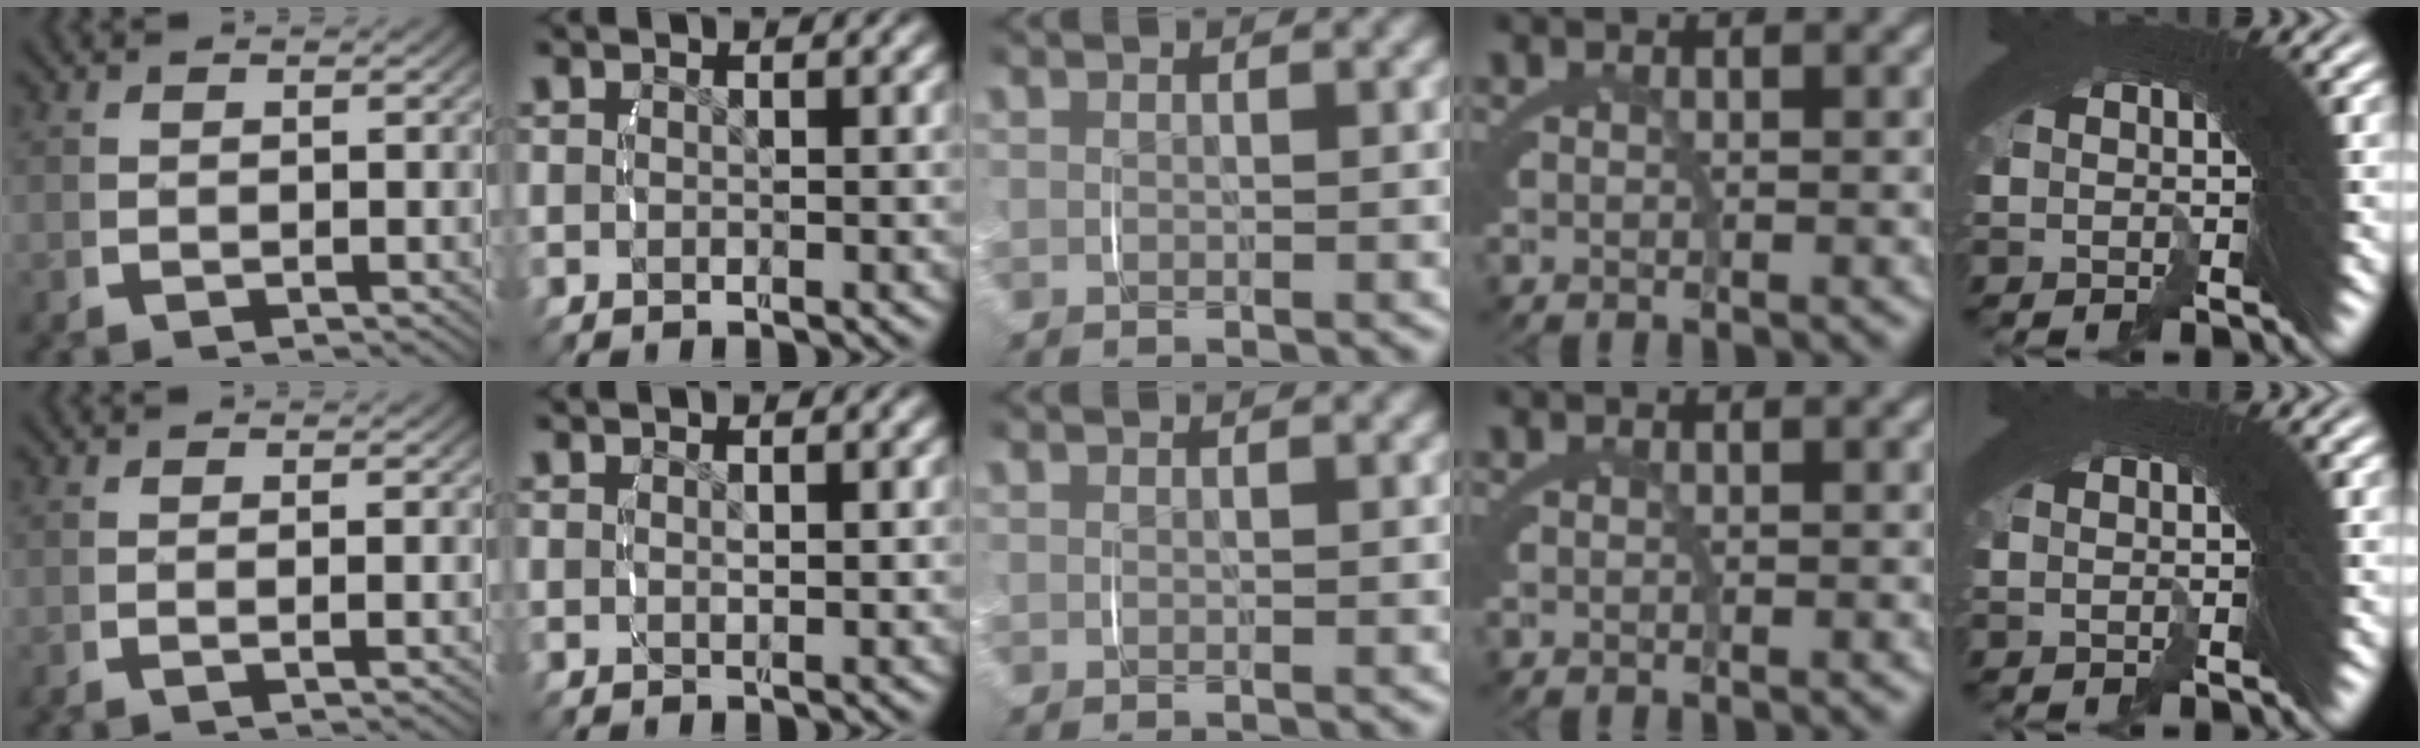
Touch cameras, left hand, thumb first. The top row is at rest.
{"thumb": {"total": 1.0, "force": [0.4, -0.1, 0.9], "torque": [-0.023, 0.001, 0.004]}, "index": {"total": 0.8, "force": [0.3, -0.1, 0.7], "torque": [-0.007, -0.007, 0.014]}, "little": {"total": 1.2, "force": [0.5, -0.5, 0.9], "torque": [-0.005, 0.012, 0.003]}}